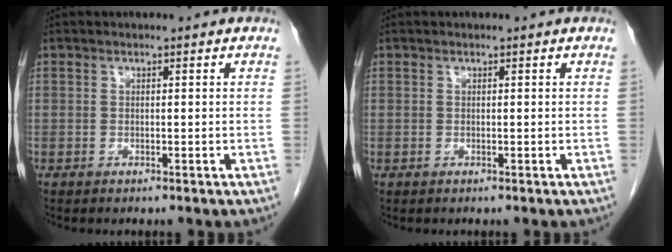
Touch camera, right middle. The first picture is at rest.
{"total": 0.0}